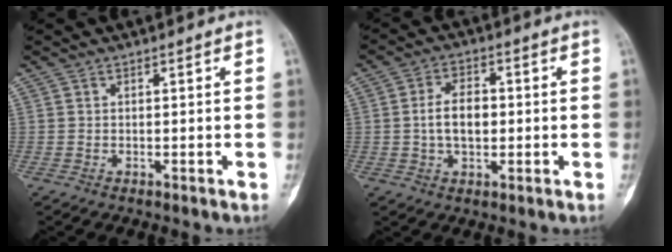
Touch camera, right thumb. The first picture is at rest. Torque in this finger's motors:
{"motor_torque": [1.17, 1.10, 0.62, -0.72, 0.26]}